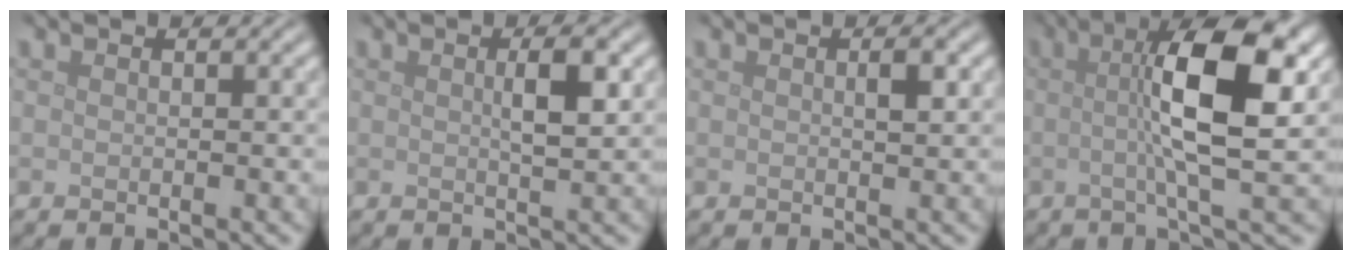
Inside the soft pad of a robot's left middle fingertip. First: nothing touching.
{"total": 2.7, "force": [0.6, 0.5, 2.6], "torque": [-0.039, 0.005, 0.010]}
{"total": 1.2, "force": [0.3, 0.3, 1.2], "torque": [-0.018, 0.002, 0.005]}
{"total": 9.0, "force": [1.1, 2.1, 8.7], "torque": [-0.123, 0.013, 0.012]}